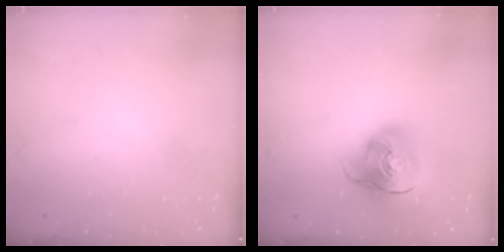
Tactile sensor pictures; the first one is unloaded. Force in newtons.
{"total": 16.2, "press": 16.0, "slide": 2.6}